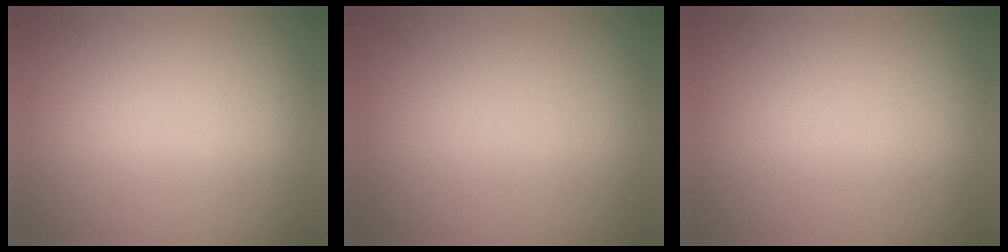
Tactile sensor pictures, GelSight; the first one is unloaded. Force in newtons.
{"total": 0.0}
{"total": 0.0}